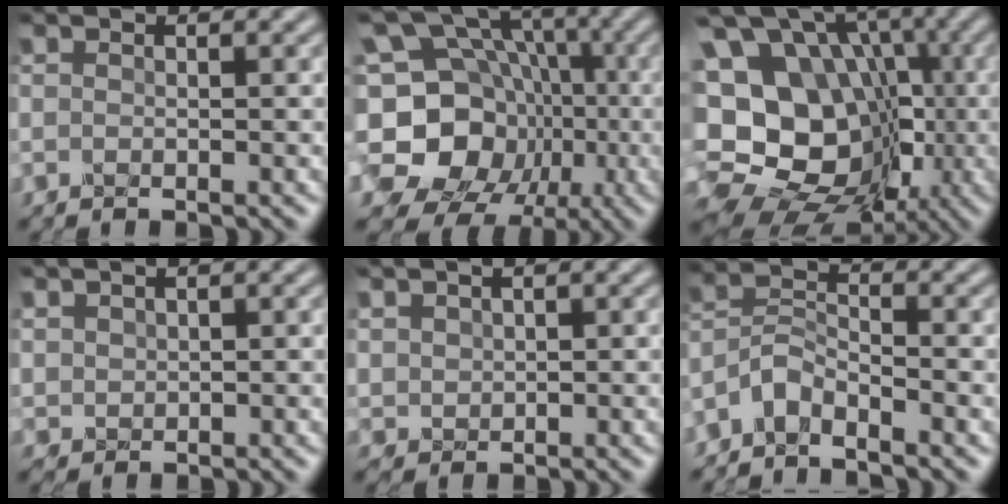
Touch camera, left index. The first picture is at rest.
{"total": 15.7, "force": [-3.5, 13.5, 7.1], "torque": [-0.162, 0.021, -0.076]}
{"total": 20.6, "force": [0.1, 17.1, 11.4], "torque": [-0.209, 0.025, 0.003]}
{"total": 1.0, "force": [0.7, 0.6, -0.1], "torque": [-0.002, -0.002, 0.017]}
{"total": 1.2, "force": [0.7, 0.9, 0.0], "torque": [-0.004, -0.002, 0.018]}
{"total": 2.6, "force": [-2.2, 0.6, 1.1], "torque": [-0.026, 0.010, -0.056]}